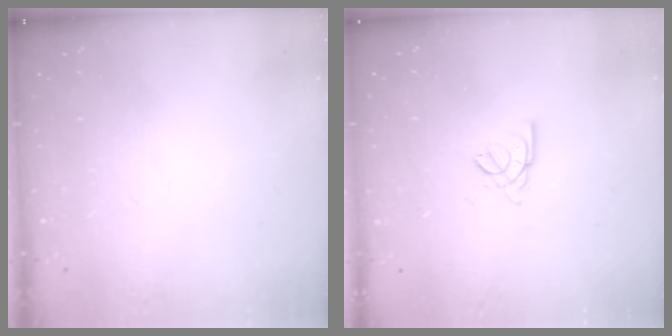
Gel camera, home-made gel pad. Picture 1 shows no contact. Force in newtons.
{"total": 3.0, "press": 2.9, "slide": 0.5}